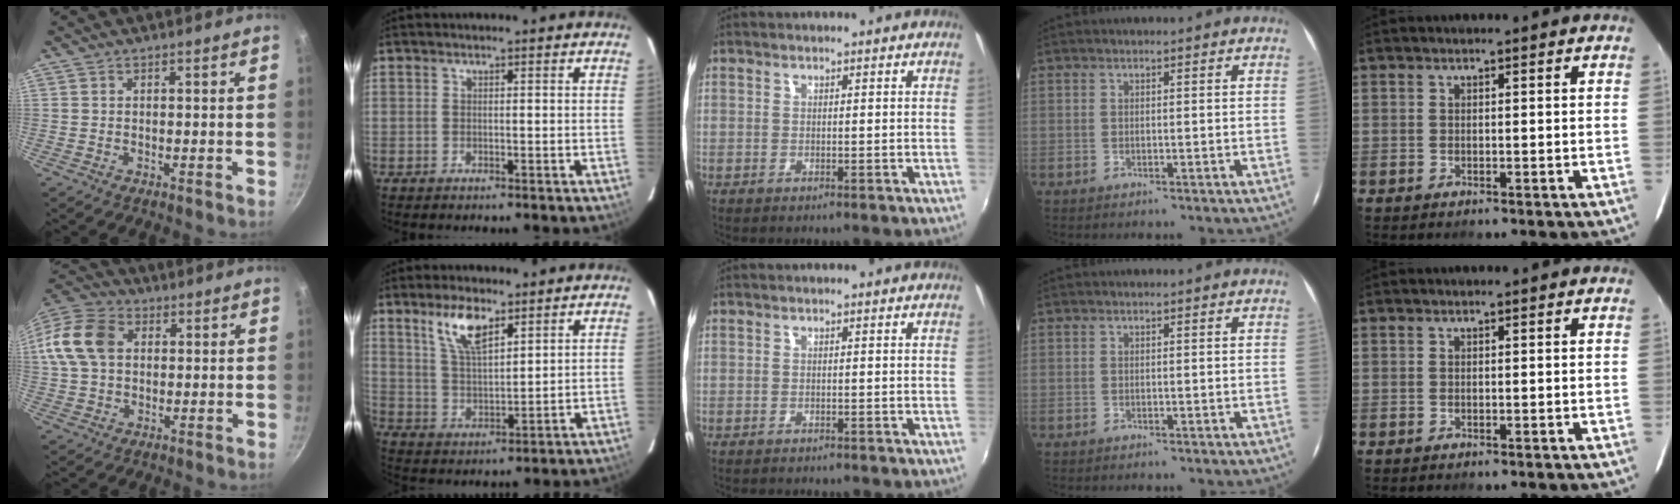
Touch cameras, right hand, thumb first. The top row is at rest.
{"thumb": {"total": 13.6, "force": [2.4, 10.0, 8.9], "torque": [-0.169, 0.023, 0.029]}, "index": {"total": 8.2, "force": [5.3, 2.9, 5.6], "torque": [-0.103, 0.004, 0.109]}, "middle": {"total": 3.0, "force": [-2.8, 0.6, 0.8], "torque": [-0.024, -0.013, -0.043]}}